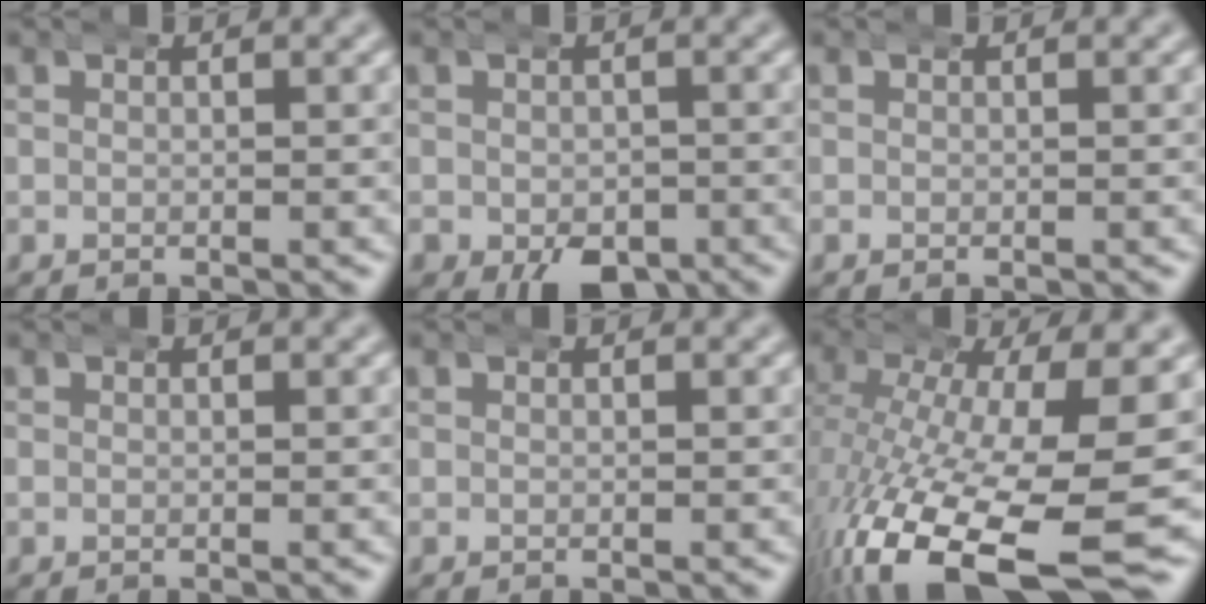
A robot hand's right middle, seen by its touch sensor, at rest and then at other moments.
{"total": 5.3, "force": [-2.4, 3.5, 3.1], "torque": [-0.054, -0.037, -0.017]}
{"total": 0.0}
{"total": 0.5, "force": [0.0, 0.5, 0.2], "torque": [-0.007, 0.003, -0.004]}
{"total": 0.0}
{"total": 13.8, "force": [-5.8, 5.9, 11.1], "torque": [-0.214, -0.052, -0.063]}